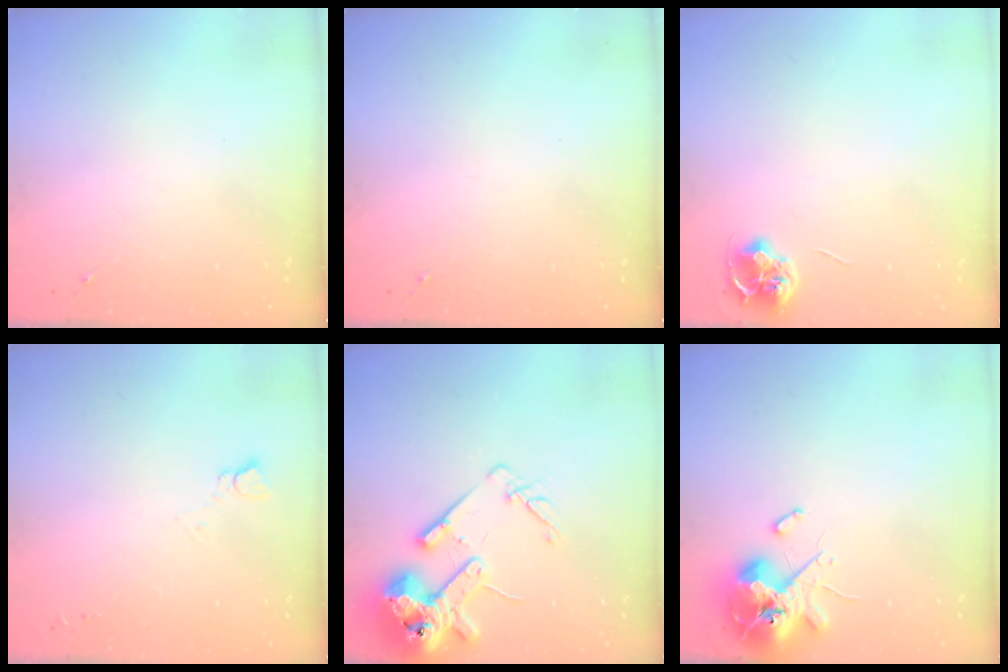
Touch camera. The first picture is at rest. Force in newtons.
{"total": 0.0}
{"total": 7.1, "press": 7.1, "slide": 0.4}
{"total": 2.8, "press": 2.7, "slide": 0.3}
{"total": 16.1, "press": 15.9, "slide": 2.4}
{"total": 13.9, "press": 13.7, "slide": 2.2}